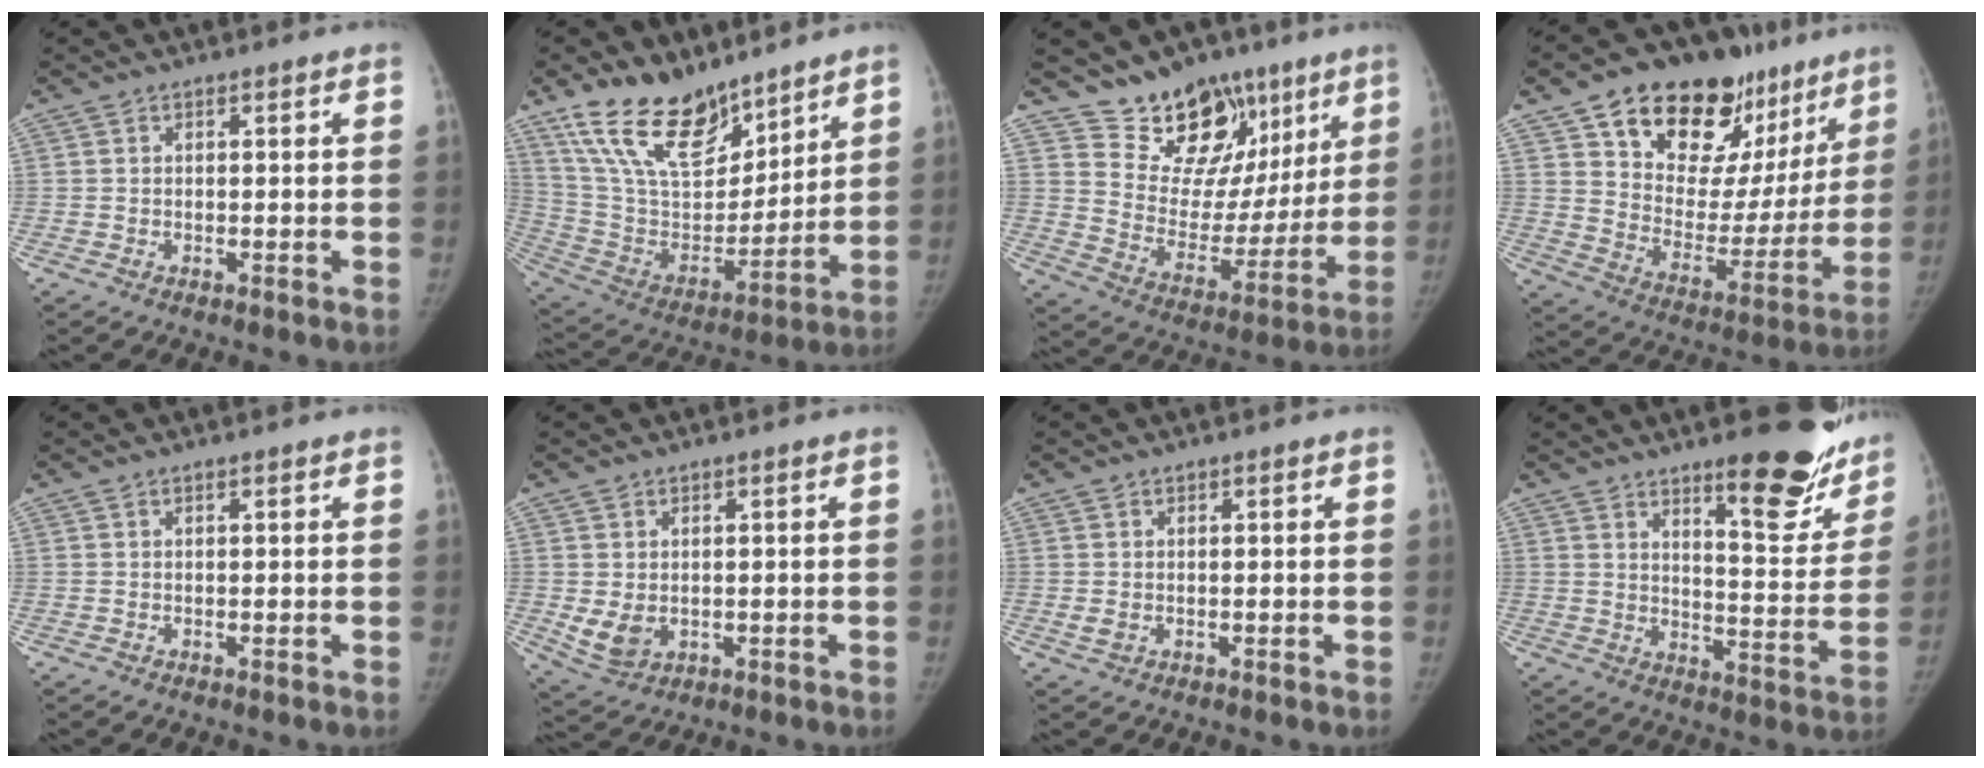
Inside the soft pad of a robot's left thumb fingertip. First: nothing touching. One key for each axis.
{"total": 20.0, "fx": 14.7, "fy": 9.0, "fz": 10.0, "tx": -0.135, "ty": -0.070, "tz": 0.280}
{"total": 19.1, "fx": 13.0, "fy": 11.9, "fz": 7.2, "tx": -0.040, "ty": -0.068, "tz": 0.206}
{"total": 27.4, "fx": 17.2, "fy": 16.0, "fz": 14.1, "tx": -0.162, "ty": -0.047, "tz": 0.266}
{"total": 0.0}
{"total": 4.9, "fx": -0.2, "fy": 3.7, "fz": 3.1, "tx": -0.050, "ty": -0.012, "tz": 0.012}
{"total": 1.2, "fx": 0.0, "fy": 1.0, "fz": 0.7, "tx": -0.009, "ty": -0.001, "tz": 0.005}
{"total": 17.7, "fx": 12.1, "fy": 5.2, "fz": 11.8, "tx": -0.100, "ty": -0.094, "tz": 0.167}